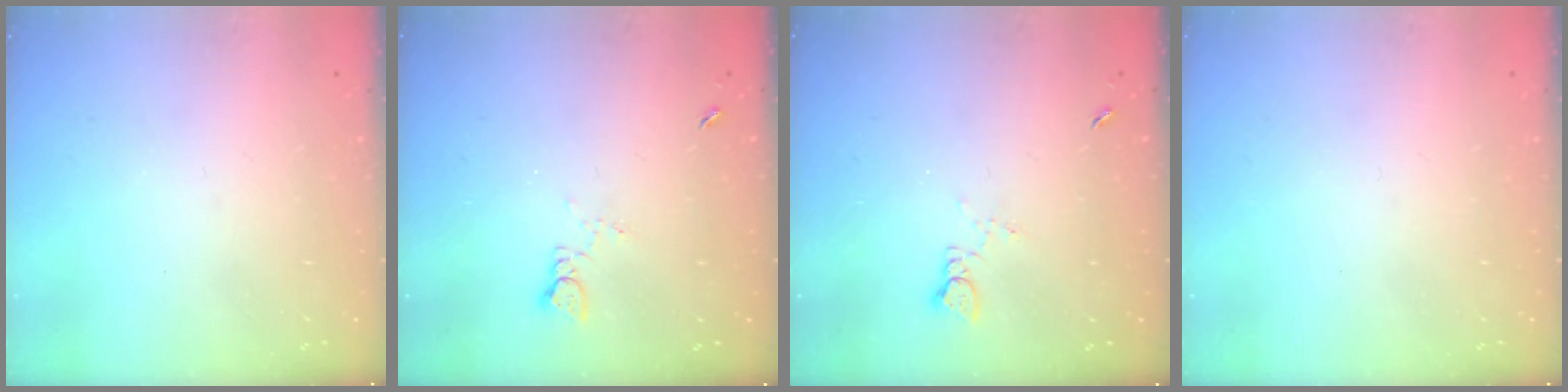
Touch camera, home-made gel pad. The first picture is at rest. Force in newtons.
{"total": 1.7, "press": 1.7, "slide": 0.2}
{"total": 1.7, "press": 1.7, "slide": 0.2}
{"total": 0.0}